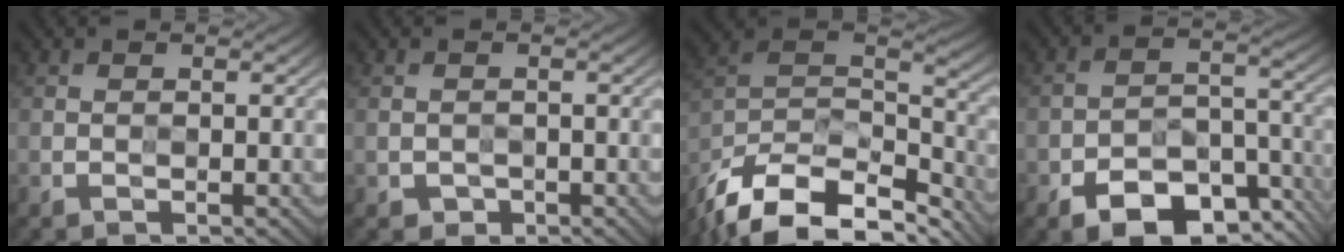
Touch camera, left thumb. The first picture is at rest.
{"total": 1.3, "force": [-0.7, 1.0, 0.5], "torque": [-0.008, -0.005, -0.013]}
{"total": 17.2, "force": [-12.7, 7.1, 9.2], "torque": [-0.218, -0.021, -0.198]}
{"total": 10.8, "force": [-6.7, 5.4, 6.5], "torque": [-0.101, -0.013, -0.112]}